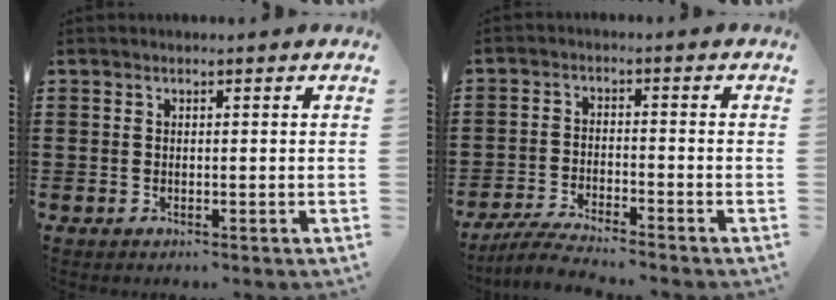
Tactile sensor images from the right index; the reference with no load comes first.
{"total": 4.2, "force": [-4.0, 0.0, 1.2], "torque": [-0.028, -0.004, -0.080]}